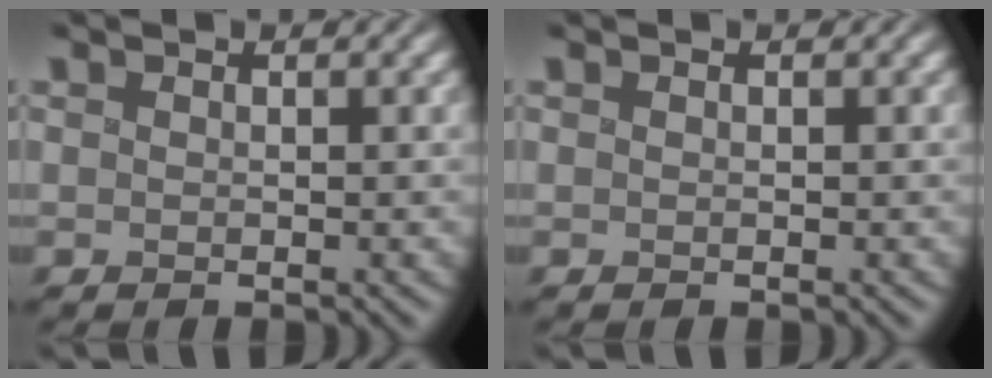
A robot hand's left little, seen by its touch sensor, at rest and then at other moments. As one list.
[{"total": 0.0}]